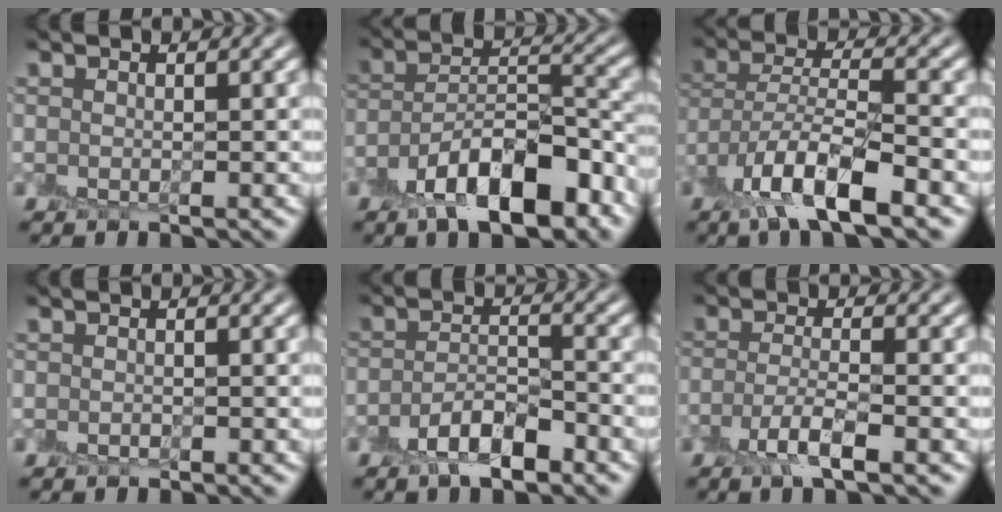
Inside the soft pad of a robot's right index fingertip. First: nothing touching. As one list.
[{"total": 9.5, "force": [-5.8, 4.0, 6.4], "torque": [-0.097, 0.005, -0.102]}, {"total": 7.9, "force": [-4.9, 2.4, 5.7], "torque": [-0.104, -0.001, -0.103]}, {"total": 0.0}, {"total": 4.1, "force": [-2.9, 1.5, 2.5], "torque": [-0.039, 0.006, -0.056]}, {"total": 3.0, "force": [-2.0, 0.5, 2.2], "torque": [-0.046, -0.001, -0.044]}]